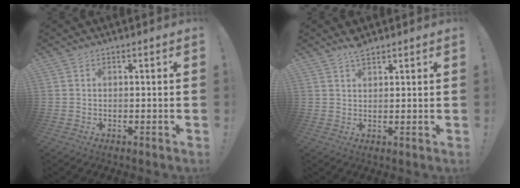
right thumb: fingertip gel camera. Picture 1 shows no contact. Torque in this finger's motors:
{"motor_torque": [-0.05, 0.67, 0.18, -0.40, 0.04]}